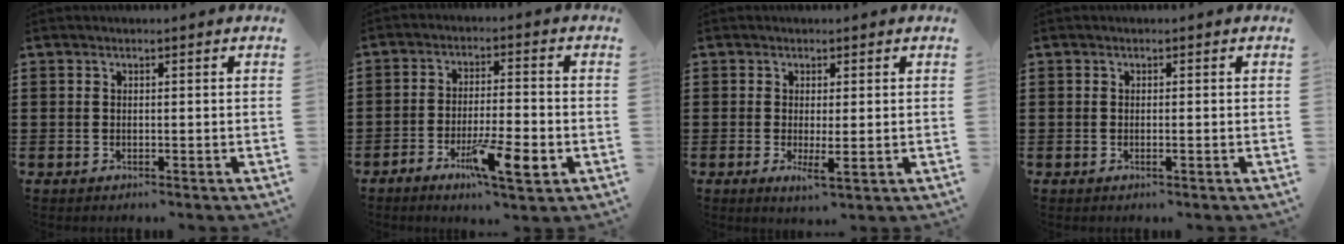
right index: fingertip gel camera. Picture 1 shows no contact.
{"total": 8.6, "force": [-4.1, 2.1, 7.3], "torque": [-0.130, 0.001, -0.069]}
{"total": 2.3, "force": [-0.1, 0.5, 2.2], "torque": [-0.042, -0.001, -0.001]}
{"total": 0.7, "force": [-0.2, -0.1, 0.6], "torque": [-0.011, -0.003, -0.004]}